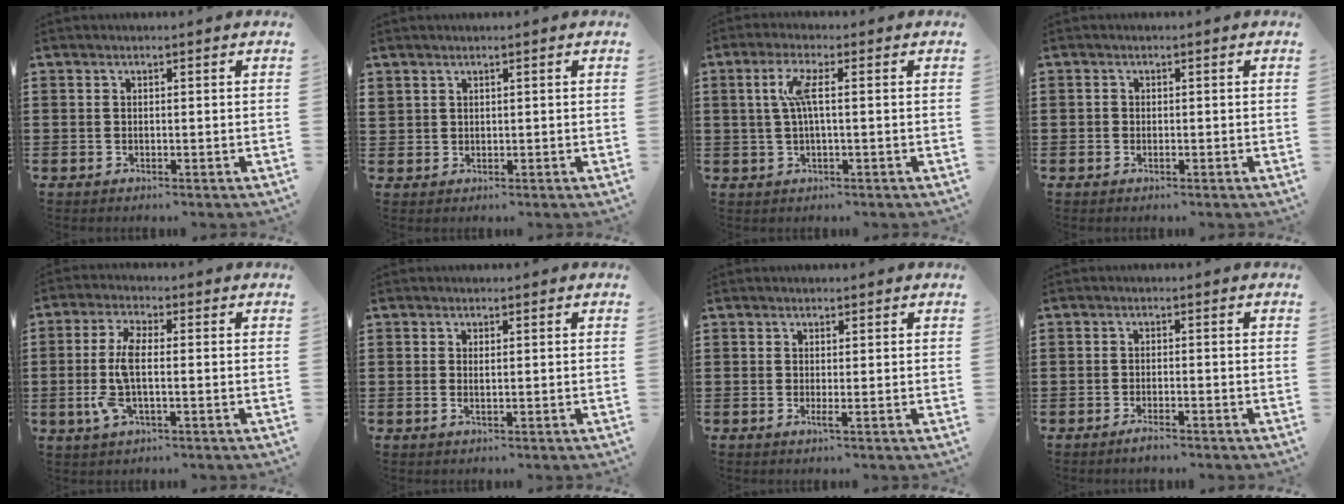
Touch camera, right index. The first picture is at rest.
{"total": 1.3, "force": [1.1, 0.7, 0.0], "torque": [-0.003, 0.002, 0.022]}
{"total": 4.4, "force": [0.5, 0.5, 4.3], "torque": [-0.098, -0.005, 0.000]}
{"total": 0.6, "force": [-0.3, 0.4, 0.3], "torque": [-0.007, -0.001, -0.006]}
{"total": 6.9, "force": [-0.8, 2.5, 6.4], "torque": [-0.148, -0.005, -0.022]}
{"total": 0.8, "force": [0.0, 0.2, 0.8], "torque": [-0.015, 0.001, 0.000]}
{"total": 1.3, "force": [-0.2, -0.1, 1.3], "torque": [-0.023, -0.006, -0.003]}
{"total": 1.6, "force": [-1.3, 0.1, 0.9], "torque": [-0.015, -0.003, -0.024]}